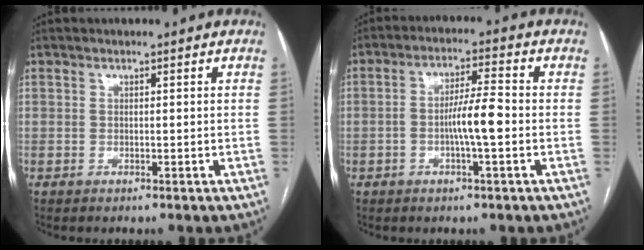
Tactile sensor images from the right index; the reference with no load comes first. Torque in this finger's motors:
{"motor_torque": [0.25, -0.11, 0.16, 0.07]}